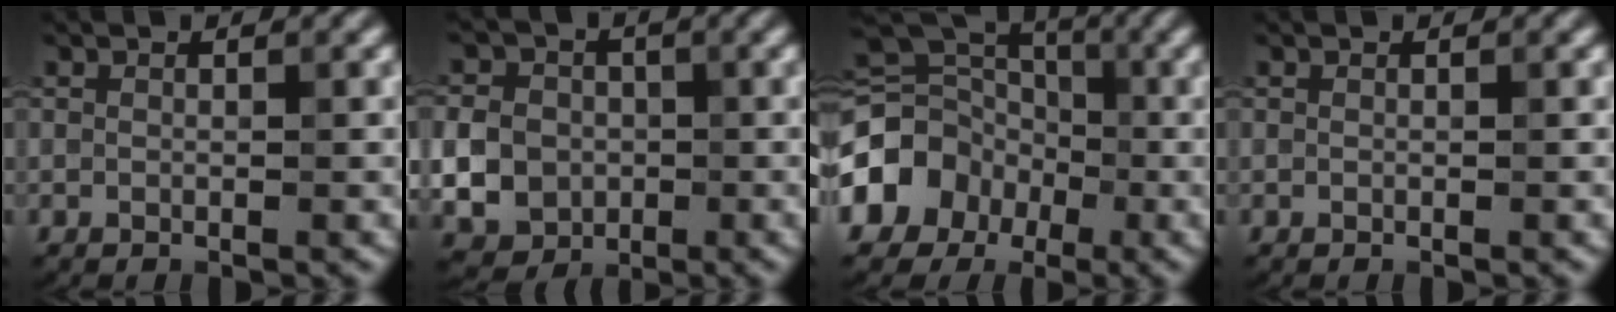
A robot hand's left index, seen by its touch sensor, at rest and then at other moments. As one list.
[{"total": 8.2, "force": [-1.0, 7.4, 3.5], "torque": [-0.080, 0.003, -0.049]}, {"total": 10.0, "force": [-3.6, 8.3, 4.3], "torque": [-0.078, -0.003, -0.078]}, {"total": 0.0}]